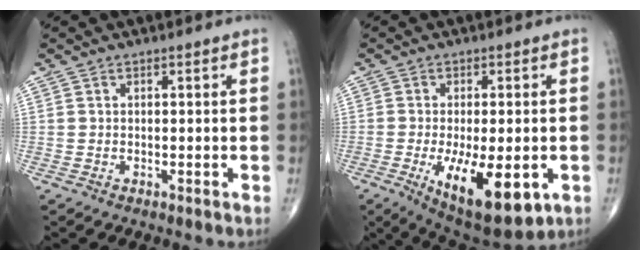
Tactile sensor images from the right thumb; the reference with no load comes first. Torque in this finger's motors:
{"motor_torque": [-0.16, 1.01, 0.26, -0.16, 0.10]}